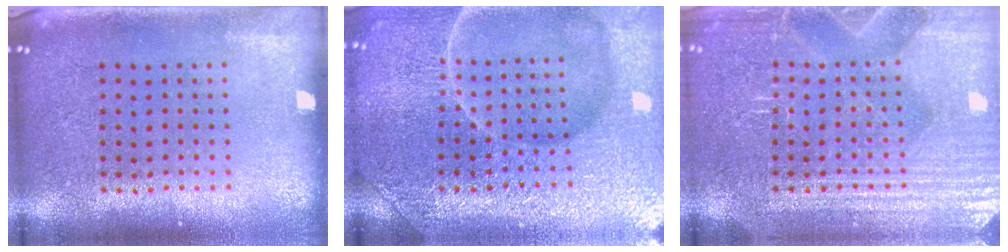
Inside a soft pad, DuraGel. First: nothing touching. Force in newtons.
{"total": 6.9, "press": 6.9, "slide": 0.7}
{"total": 5.1, "press": 5.1, "slide": 0.7}